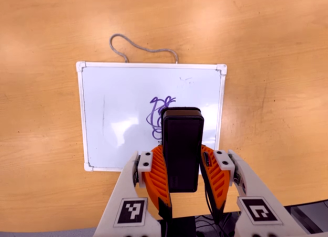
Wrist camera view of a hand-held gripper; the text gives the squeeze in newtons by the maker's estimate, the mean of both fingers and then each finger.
{"total": 7.8, "left": 6.5, "right": 9.1}